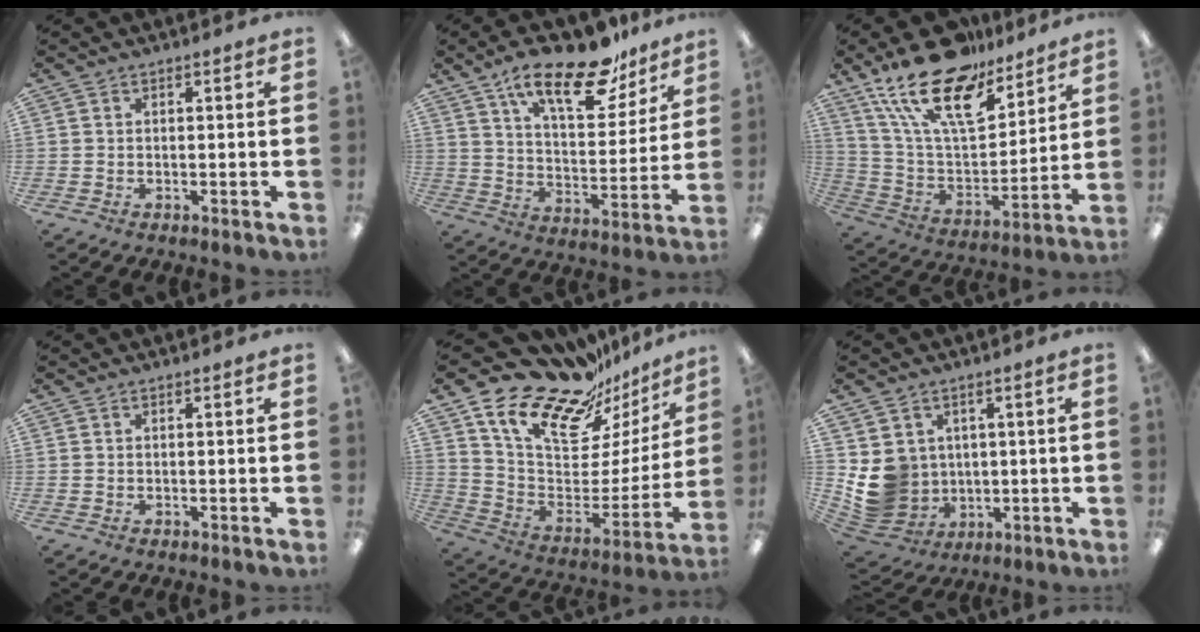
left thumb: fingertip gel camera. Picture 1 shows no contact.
{"total": 20.3, "force": [14.3, 7.8, 12.1], "torque": [-0.191, -0.085, 0.239]}
{"total": 21.7, "force": [15.6, 9.0, 12.1], "torque": [-0.231, -0.098, 0.275]}
{"total": 0.0}
{"total": 22.5, "force": [18.0, 9.1, 9.9], "torque": [-0.169, -0.133, 0.319]}
{"total": 9.9, "force": [1.3, 9.4, 2.8], "torque": [-0.078, -0.014, 0.036]}